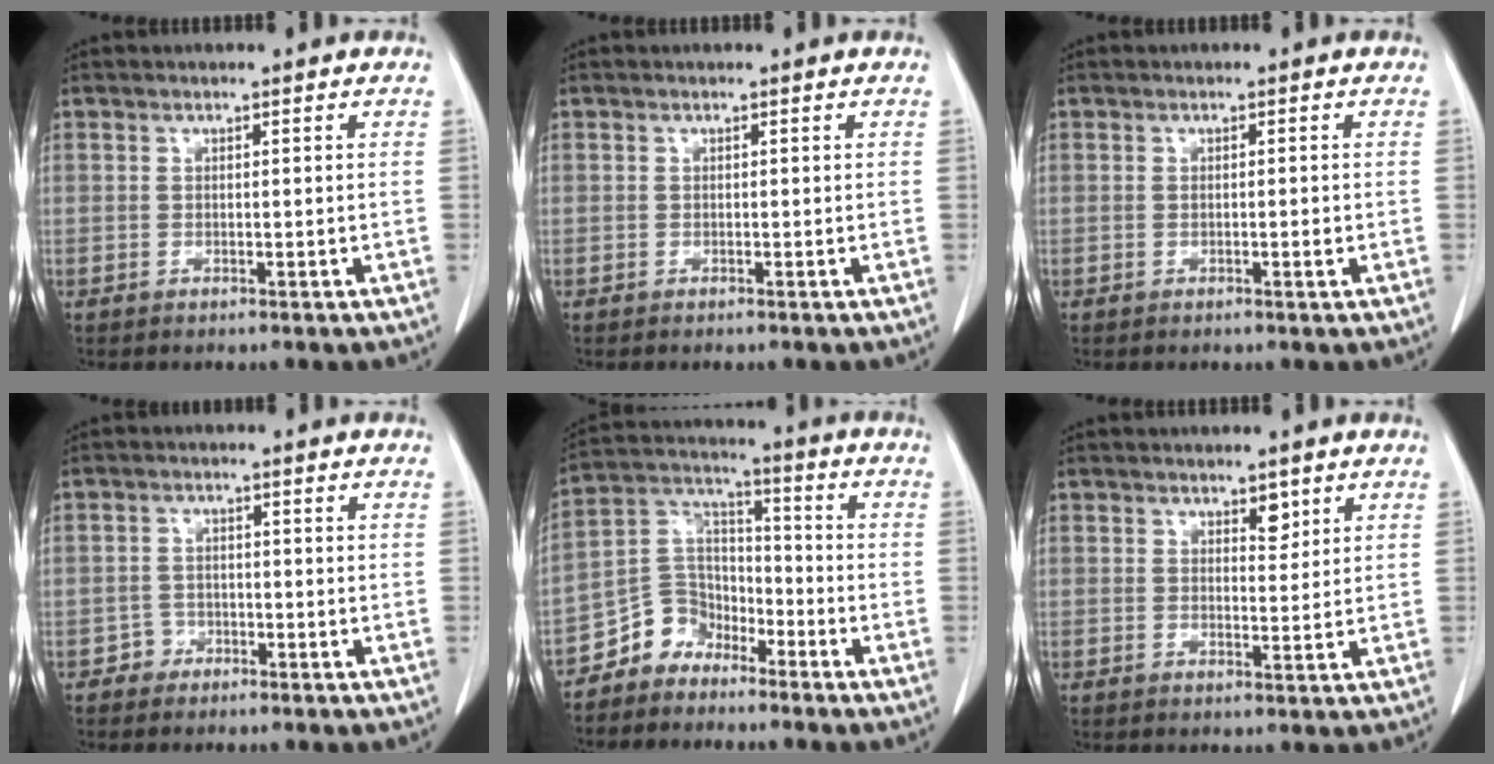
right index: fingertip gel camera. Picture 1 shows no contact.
{"total": 0.0}
{"total": 1.1, "force": [-0.2, 0.1, 1.1], "torque": [-0.018, -0.002, -0.001]}
{"total": 2.2, "force": [-1.4, 1.7, -0.2], "torque": [0.008, 0.011, -0.031]}
{"total": 7.7, "force": [-5.6, 5.2, 0.8], "torque": [-0.010, 0.043, -0.110]}
{"total": 2.2, "force": [1.4, 1.0, 1.3], "torque": [-0.016, -0.005, 0.023]}